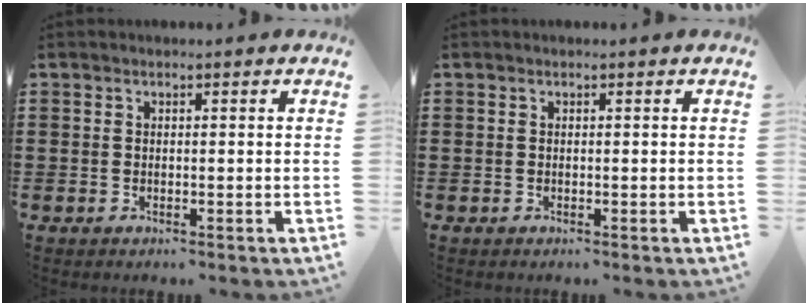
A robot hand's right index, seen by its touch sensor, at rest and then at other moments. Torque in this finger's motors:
{"motor_torque": [0.61, 0.89, 0.00, 0.00]}